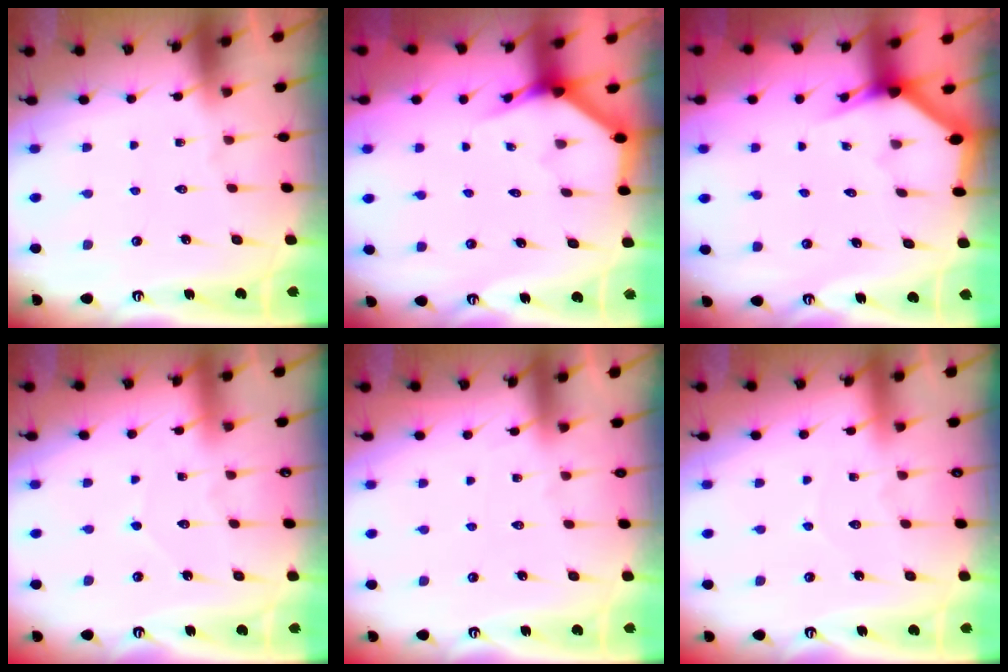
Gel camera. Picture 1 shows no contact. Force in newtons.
{"total": 3.9, "press": 3.9, "slide": 0.3}
{"total": 2.7, "press": 2.7, "slide": 0.1}
{"total": 3.8, "press": 3.8, "slide": 0.4}
{"total": 3.1, "press": 3.1, "slide": 0.4}
{"total": 3.8, "press": 3.8, "slide": 0.4}